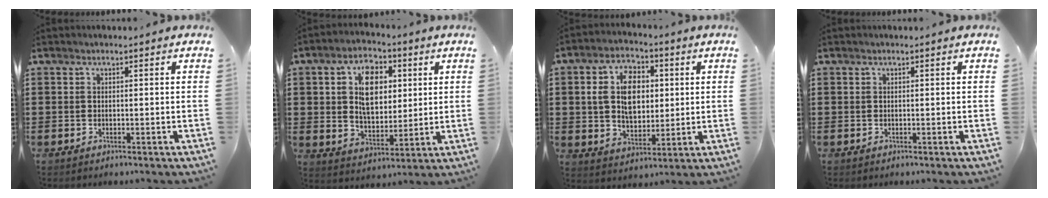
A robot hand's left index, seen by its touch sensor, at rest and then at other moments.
{"total": 8.7, "force": [2.9, 5.4, 6.1], "torque": [-0.113, 0.012, 0.047]}
{"total": 9.0, "force": [1.8, 5.9, 6.5], "torque": [-0.139, 0.012, 0.026]}
{"total": 0.0}